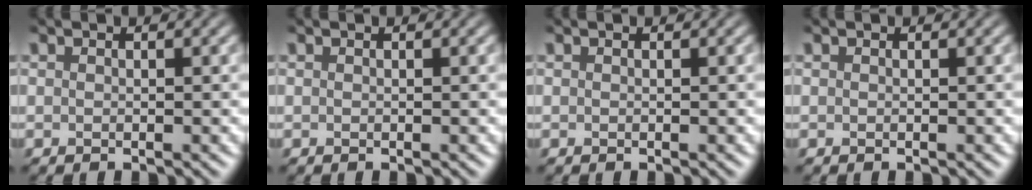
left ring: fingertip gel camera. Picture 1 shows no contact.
{"total": 0.0}
{"total": 0.0}
{"total": 0.0}